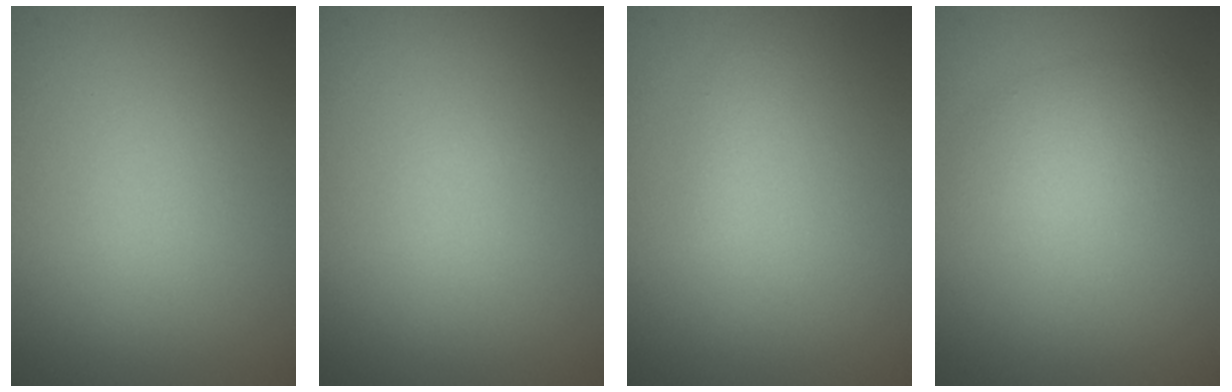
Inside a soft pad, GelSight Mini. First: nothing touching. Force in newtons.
{"total": 0.0}
{"total": 0.8, "press": 0.7, "slide": 0.1}
{"total": 2.4, "press": 2.4, "slide": 0.0}